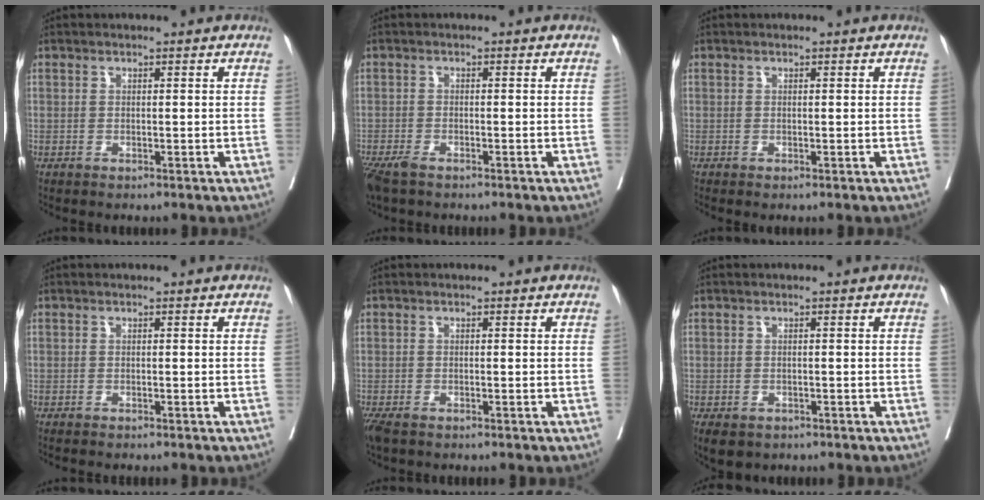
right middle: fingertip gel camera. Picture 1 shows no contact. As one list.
[{"total": 4.4, "force": [-3.3, 1.5, 2.5], "torque": [-0.049, -0.011, -0.058]}, {"total": 0.0}, {"total": 2.2, "force": [-2.0, 0.3, 1.0], "torque": [-0.014, -0.003, -0.022]}, {"total": 3.8, "force": [-2.7, 1.7, 2.1], "torque": [-0.045, -0.013, -0.047]}, {"total": 6.8, "force": [-4.2, 4.6, 2.8], "torque": [-0.064, -0.010, -0.053]}]